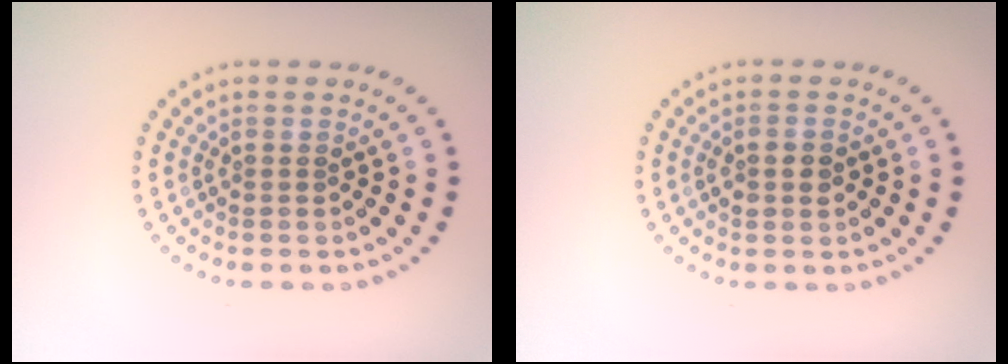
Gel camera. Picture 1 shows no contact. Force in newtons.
{"total": 1.4, "press": 1.4, "slide": 0.3}